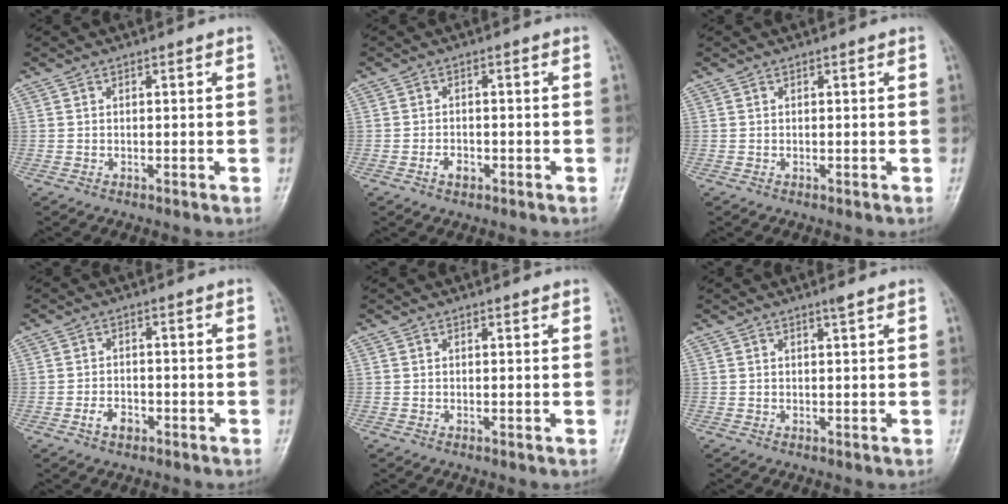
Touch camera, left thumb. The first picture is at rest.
{"total": 2.3, "force": [-1.3, 1.5, 1.2], "torque": [-0.016, 0.010, -0.021]}
{"total": 0.0}
{"total": 2.9, "force": [-1.7, 1.8, 1.5], "torque": [-0.024, 0.013, -0.028]}
{"total": 0.6, "force": [0.5, 0.1, 0.3], "torque": [-0.007, -0.002, 0.005]}
{"total": 1.1, "force": [0.8, -0.1, 0.8], "torque": [-0.014, -0.006, 0.014]}